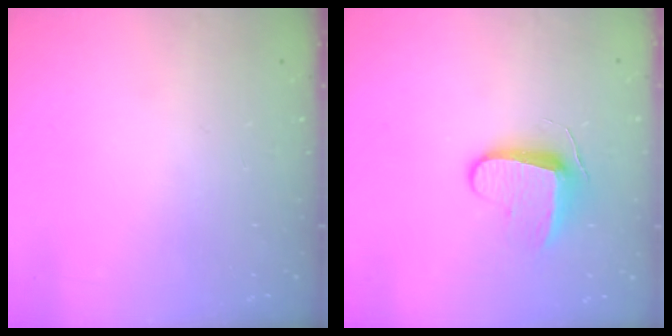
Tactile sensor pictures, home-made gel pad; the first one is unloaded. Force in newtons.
{"total": 8.7, "press": 8.7, "slide": 0.7}